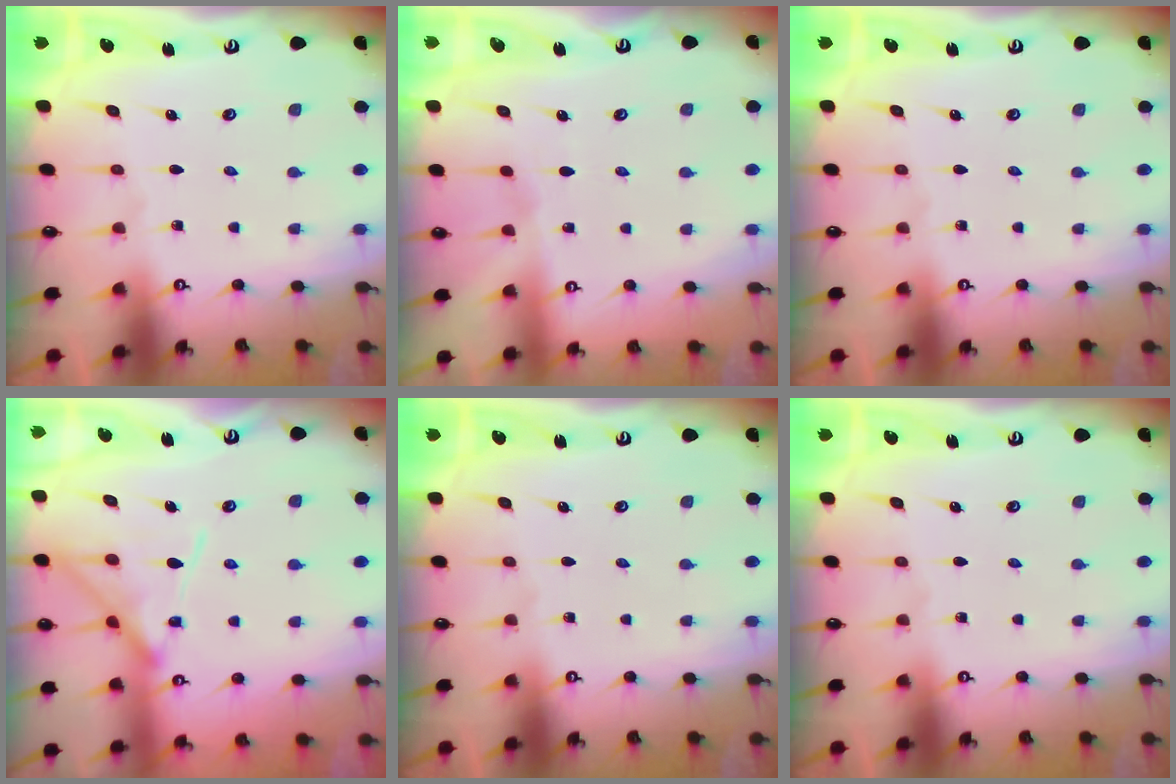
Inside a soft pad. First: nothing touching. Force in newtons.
{"total": 2.2, "press": 2.1, "slide": 0.4}
{"total": 0.0}
{"total": 14.1, "press": 14.1, "slide": 1.0}
{"total": 0.0}
{"total": 0.0}